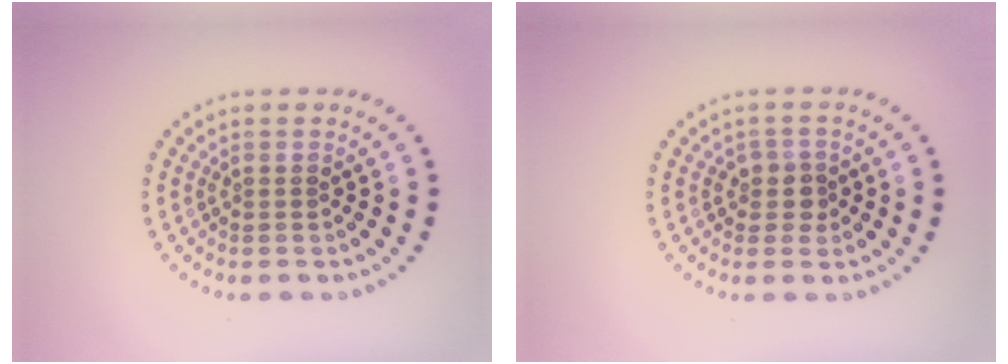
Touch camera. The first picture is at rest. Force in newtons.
{"total": 1.9, "press": 1.6, "slide": 1.1}